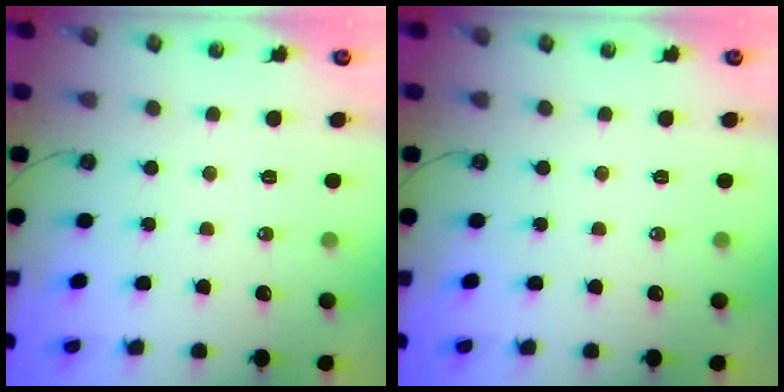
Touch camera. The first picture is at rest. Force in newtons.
{"total": 0.0}